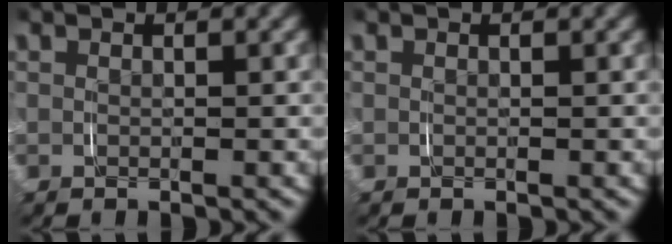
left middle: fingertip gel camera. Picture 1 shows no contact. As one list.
[{"total": 0.0}]